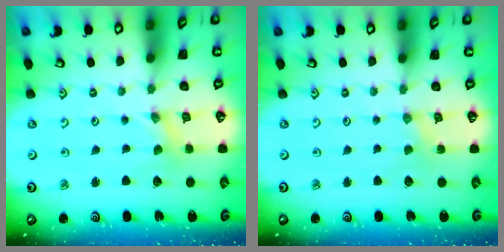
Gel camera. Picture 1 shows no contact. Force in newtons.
{"total": 1.3, "press": 1.3, "slide": 0.3}